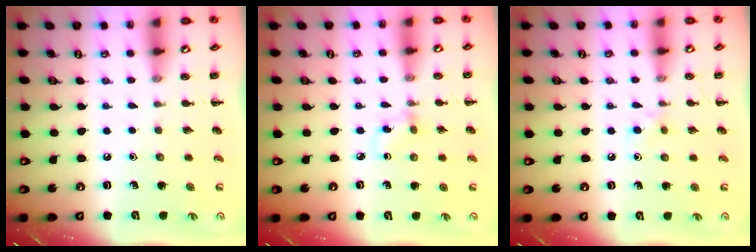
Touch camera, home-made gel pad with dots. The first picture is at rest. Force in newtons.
{"total": 3.4, "press": 3.1, "slide": 1.4}
{"total": 3.9, "press": 3.6, "slide": 1.4}